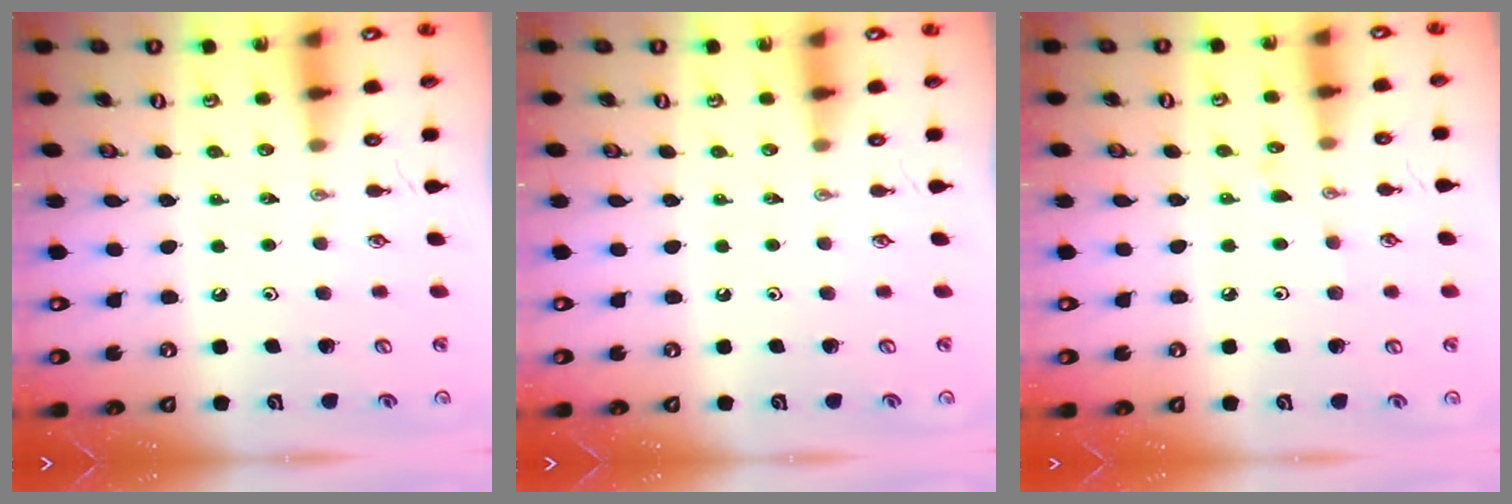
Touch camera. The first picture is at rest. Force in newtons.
{"total": 0.0}
{"total": 4.9, "press": 4.9, "slide": 0.5}